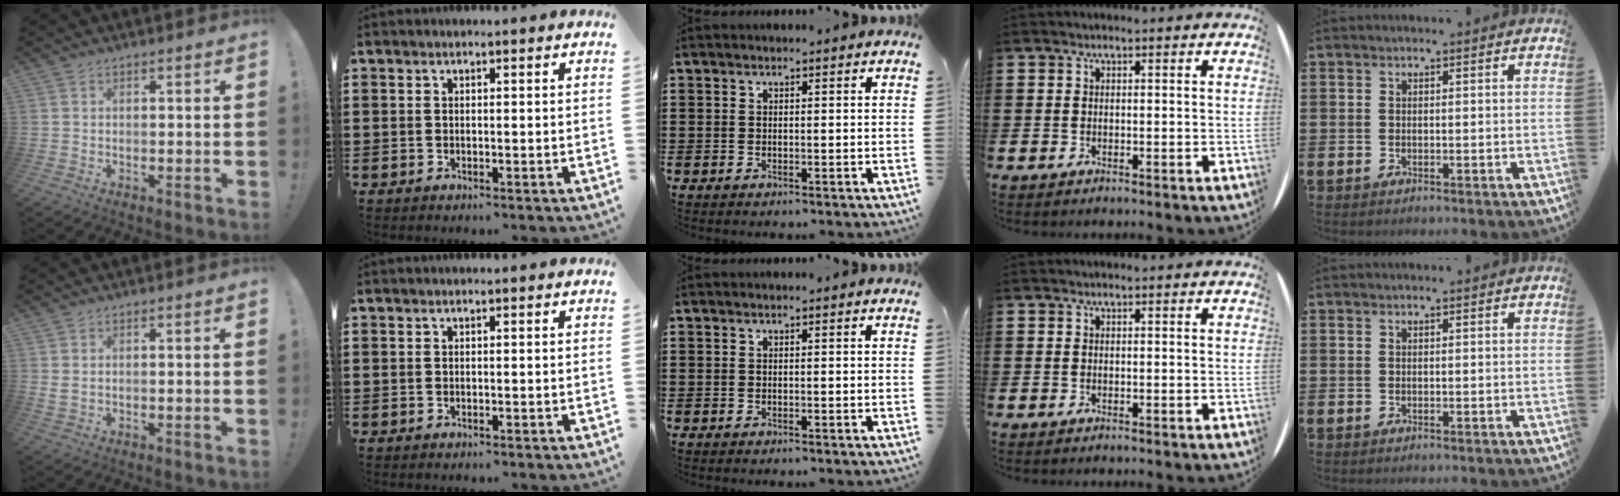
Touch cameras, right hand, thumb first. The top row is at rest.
{"thumb": {"total": 1.5, "force": [0.8, 0.4, 1.2], "torque": [-0.017, -0.003, 0.014]}}